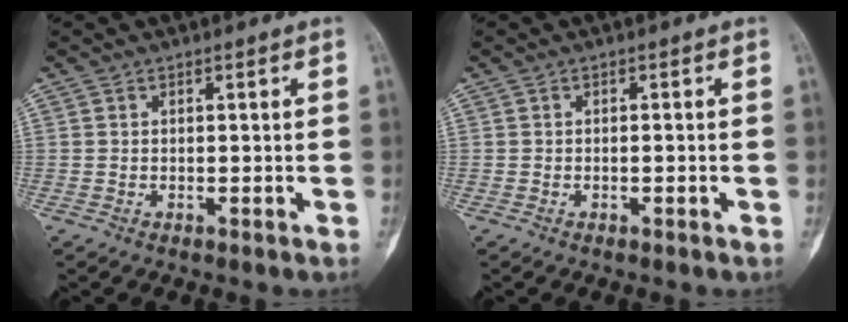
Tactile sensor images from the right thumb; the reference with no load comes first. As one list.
[{"total": 0.7, "force": [-0.2, 0.1, 0.6], "torque": [-0.011, 0.003, -0.001]}]